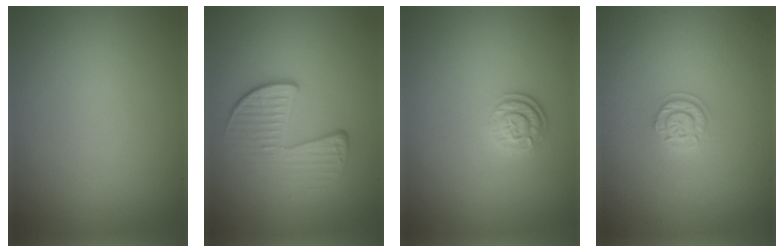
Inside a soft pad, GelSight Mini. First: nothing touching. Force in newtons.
{"total": 3.8, "press": 2.8, "slide": 2.6}
{"total": 2.5, "press": 1.9, "slide": 1.6}
{"total": 1.7, "press": 1.7, "slide": 0.2}